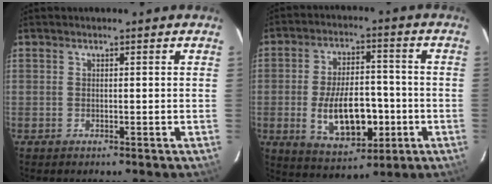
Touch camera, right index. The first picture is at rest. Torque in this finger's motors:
{"motor_torque": [1.23, -0.91, 0.69, 0.08]}